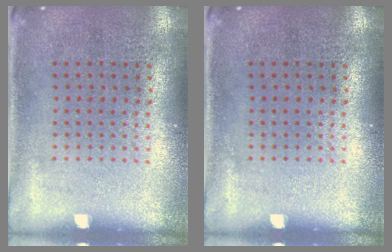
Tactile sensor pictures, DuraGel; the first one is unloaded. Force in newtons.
{"total": 0.0}